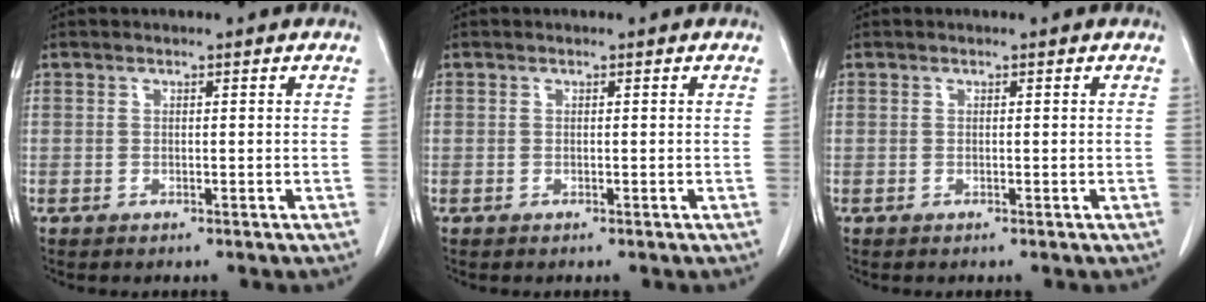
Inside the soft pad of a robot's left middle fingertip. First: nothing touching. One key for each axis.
{"total": 0.0}
{"total": 0.0}